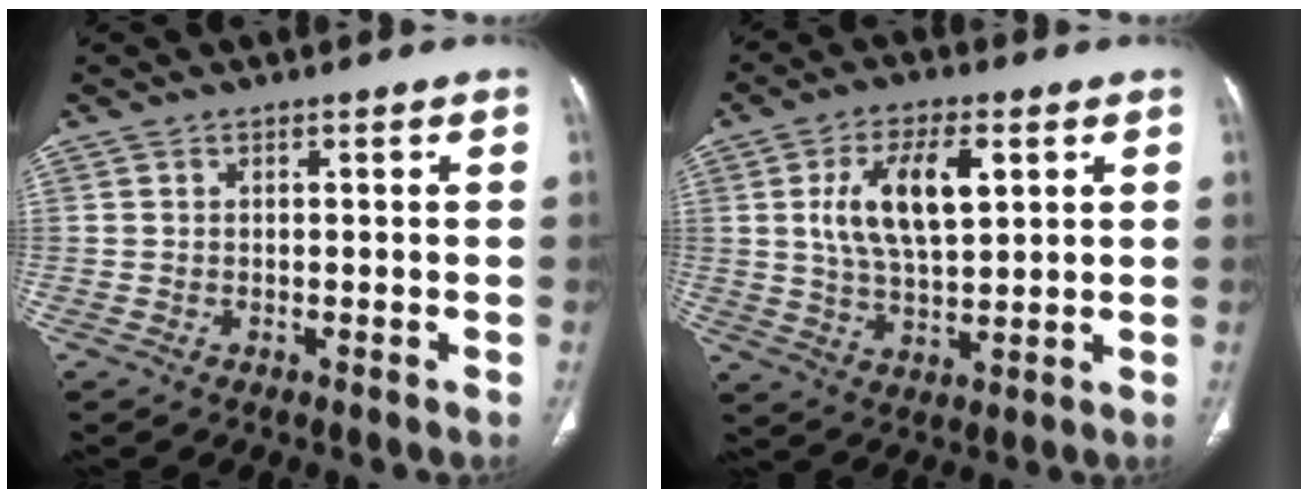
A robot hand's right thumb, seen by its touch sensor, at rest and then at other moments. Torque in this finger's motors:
{"motor_torque": [0.50, 0.93, 1.21, 0.05, 0.32]}